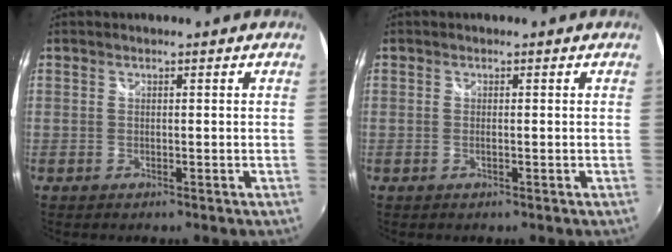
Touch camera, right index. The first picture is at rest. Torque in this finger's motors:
{"motor_torque": [-0.37, 0.07, -0.09, -0.01]}